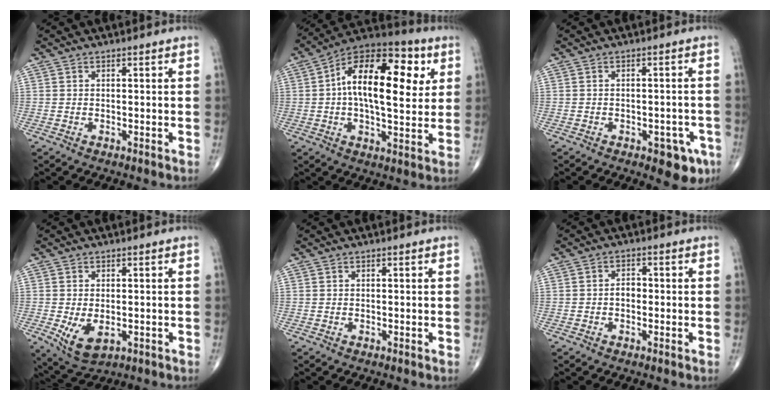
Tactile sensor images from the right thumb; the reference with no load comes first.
{"total": 20.5, "force": [4.0, 9.9, 17.5], "torque": [-0.249, 0.015, 0.047]}
{"total": 6.1, "force": [-3.1, 2.9, 4.4], "torque": [-0.032, 0.012, -0.033]}
{"total": 6.6, "force": [-1.5, 3.8, 5.2], "torque": [-0.088, -0.013, -0.013]}
{"total": 0.0}
{"total": 2.1, "force": [-0.4, 1.5, 1.4], "torque": [-0.014, 0.008, -0.012]}